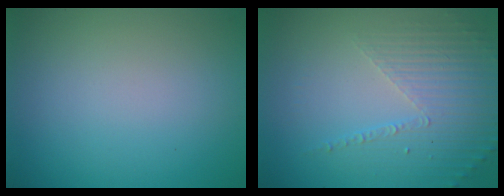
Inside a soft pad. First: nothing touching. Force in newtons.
{"total": 5.3, "press": 3.1, "slide": 4.2}